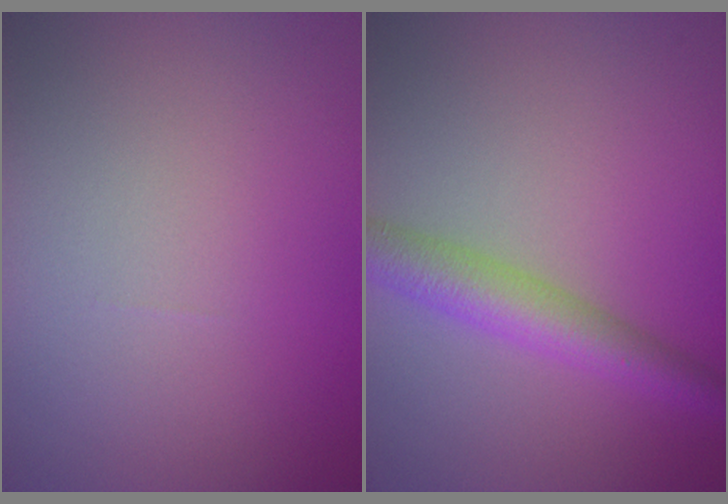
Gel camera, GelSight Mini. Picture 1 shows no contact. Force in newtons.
{"total": 4.2, "press": 4.2, "slide": 0.2}